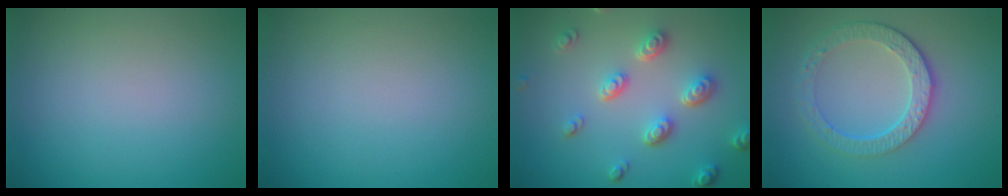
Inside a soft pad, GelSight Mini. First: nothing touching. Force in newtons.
{"total": 0.0}
{"total": 4.5, "press": 3.6, "slide": 2.8}
{"total": 4.5, "press": 3.3, "slide": 3.1}